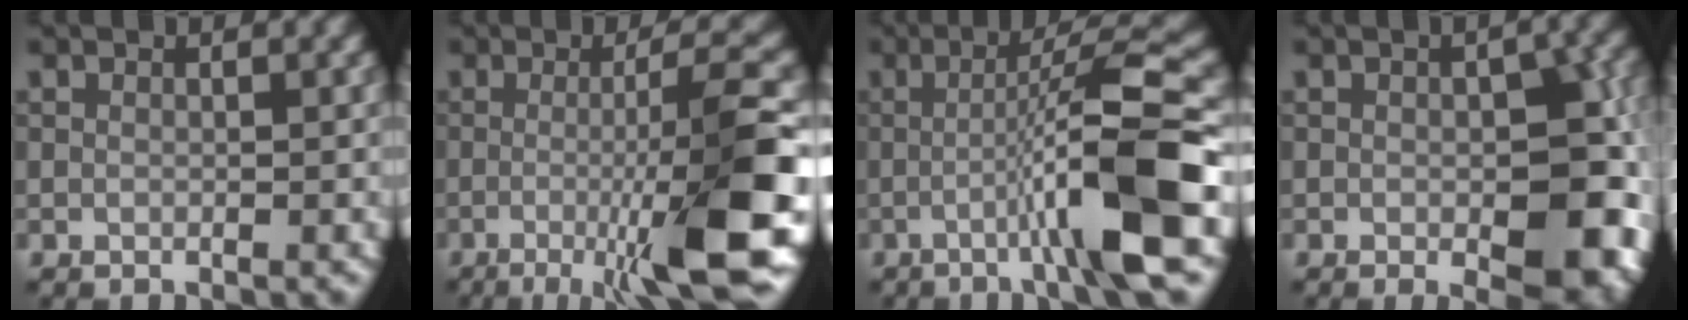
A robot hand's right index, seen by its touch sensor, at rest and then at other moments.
{"total": 11.8, "force": [-3.1, 1.7, 11.3], "torque": [-0.149, 0.008, -0.055]}
{"total": 9.4, "force": [-2.2, 0.8, 9.1], "torque": [-0.131, 0.016, -0.044]}
{"total": 9.9, "force": [-2.1, 4.4, 8.6], "torque": [-0.105, -0.007, -0.022]}